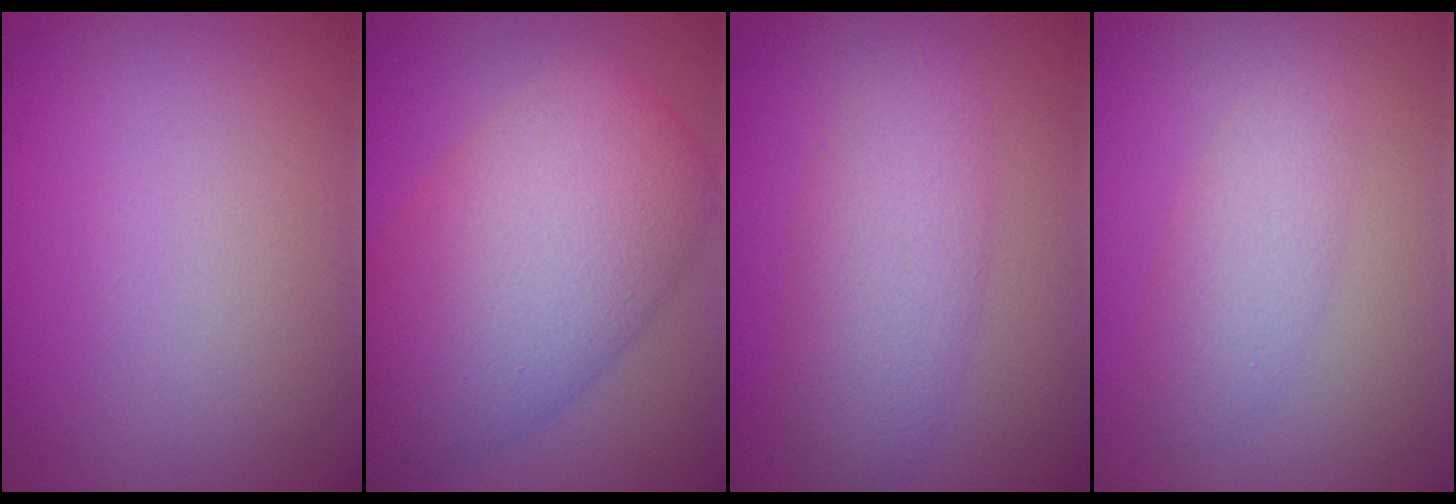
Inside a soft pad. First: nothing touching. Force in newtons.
{"total": 11.2, "press": 11.2, "slide": 0.4}
{"total": 4.3, "press": 4.3, "slide": 0.0}
{"total": 2.5, "press": 2.5, "slide": 0.1}